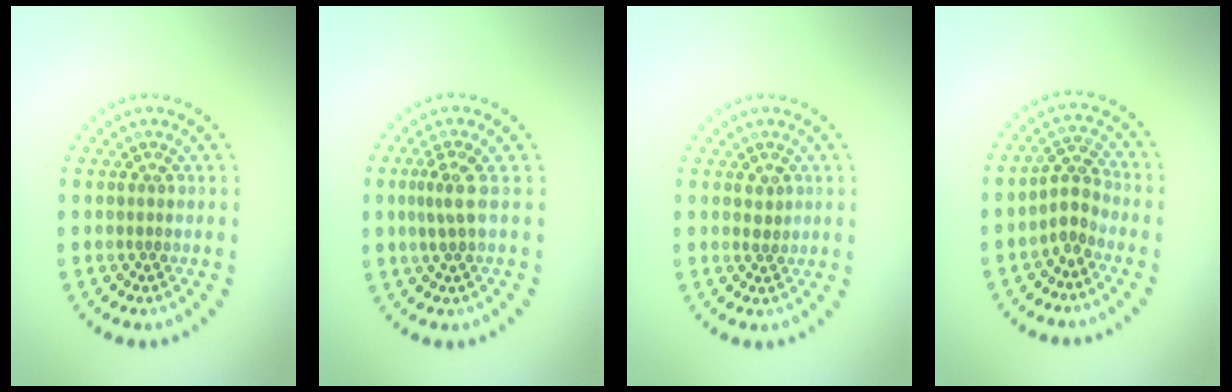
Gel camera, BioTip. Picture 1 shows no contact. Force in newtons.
{"total": 2.0, "press": 1.3, "slide": 1.5}
{"total": 1.0, "press": 0.9, "slide": 0.4}
{"total": 2.0, "press": 1.5, "slide": 1.4}